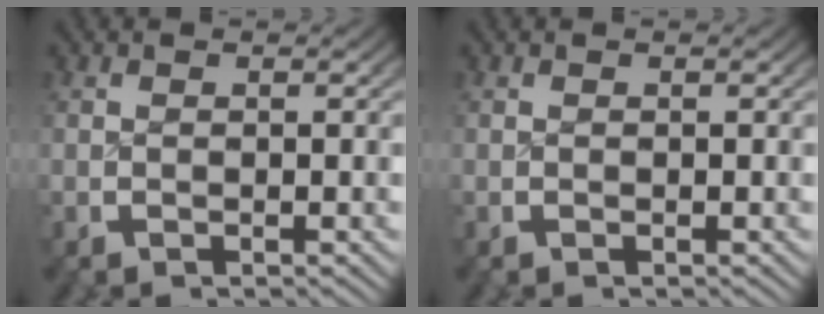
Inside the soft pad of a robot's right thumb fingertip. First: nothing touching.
{"total": 0.0}